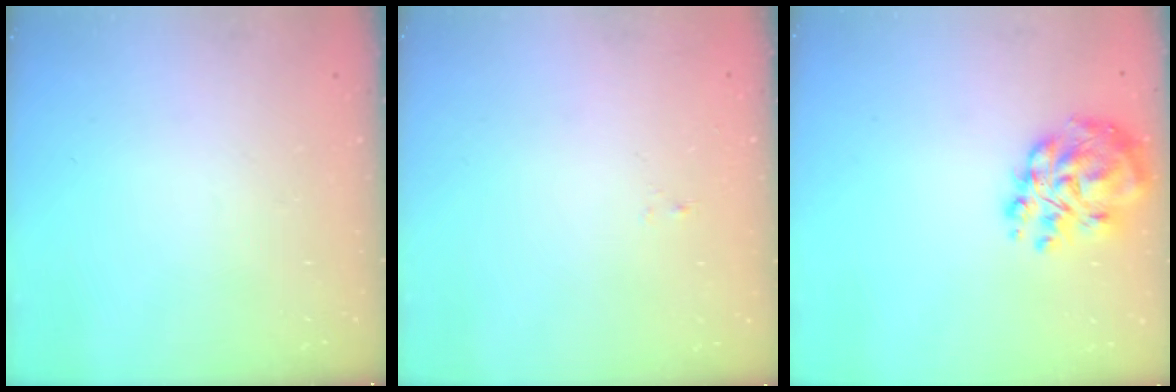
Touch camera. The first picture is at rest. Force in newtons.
{"total": 0.0}
{"total": 13.4, "press": 13.0, "slide": 3.5}